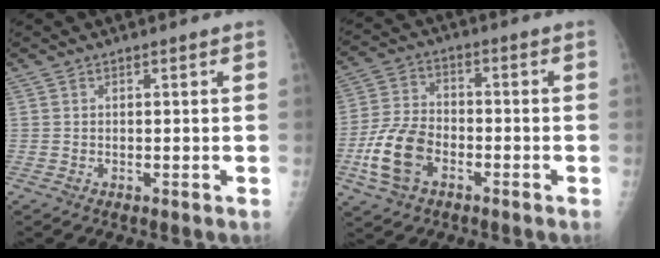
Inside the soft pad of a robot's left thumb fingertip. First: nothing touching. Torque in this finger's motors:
{"motor_torque": [-0.65, 0.93, 0.27, -0.14, 0.32]}